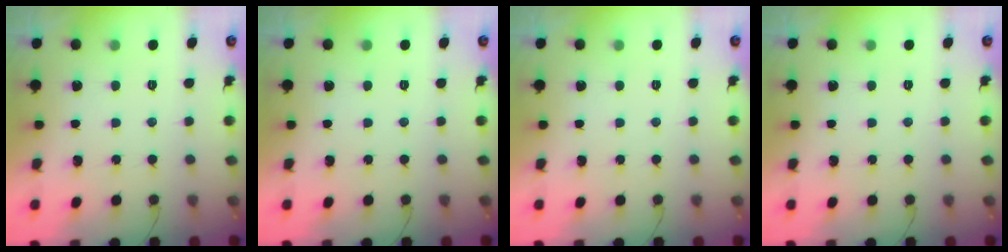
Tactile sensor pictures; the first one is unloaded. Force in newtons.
{"total": 0.0}
{"total": 0.0}
{"total": 0.0}